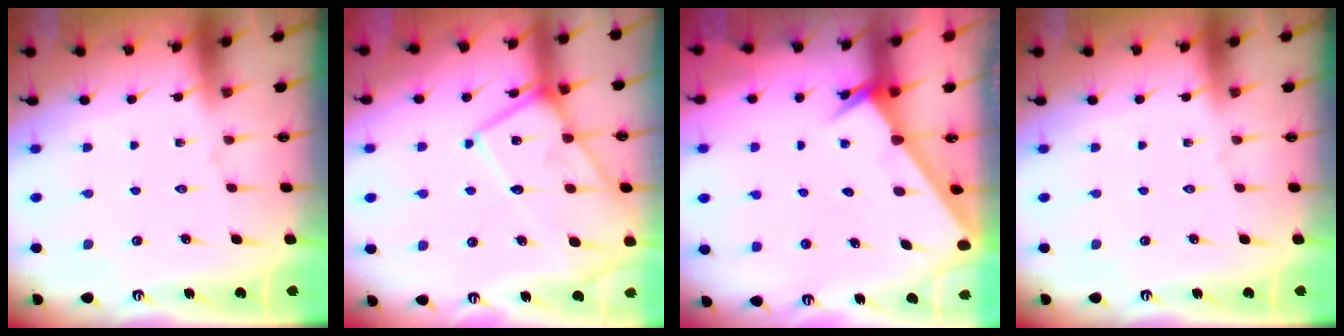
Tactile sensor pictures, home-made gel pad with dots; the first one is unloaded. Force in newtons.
{"total": 13.6, "press": 13.6, "slide": 1.3}
{"total": 2.7, "press": 2.7, "slide": 0.2}
{"total": 0.0}